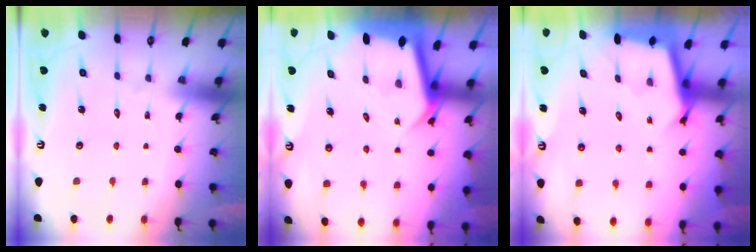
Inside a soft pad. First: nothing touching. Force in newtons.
{"total": 4.2, "press": 4.2, "slide": 0.3}
{"total": 2.7, "press": 2.7, "slide": 0.1}